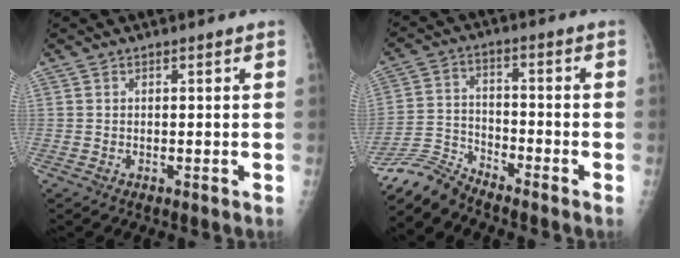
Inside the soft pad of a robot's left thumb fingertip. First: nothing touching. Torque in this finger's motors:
{"motor_torque": [0.01, 0.02, -0.59, 0.56, -0.05]}